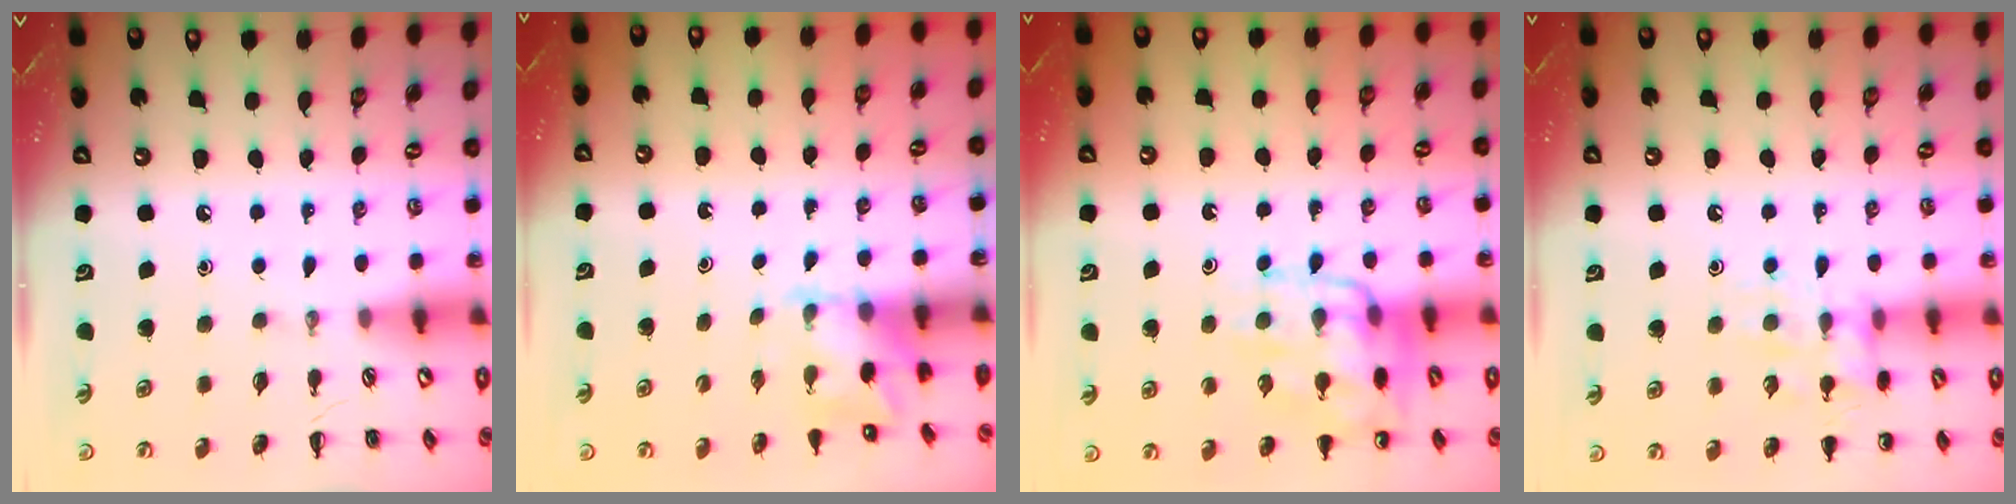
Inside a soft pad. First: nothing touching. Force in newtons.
{"total": 2.1, "press": 2.0, "slide": 0.7}
{"total": 14.2, "press": 14.1, "slide": 1.8}
{"total": 11.4, "press": 11.4, "slide": 0.8}